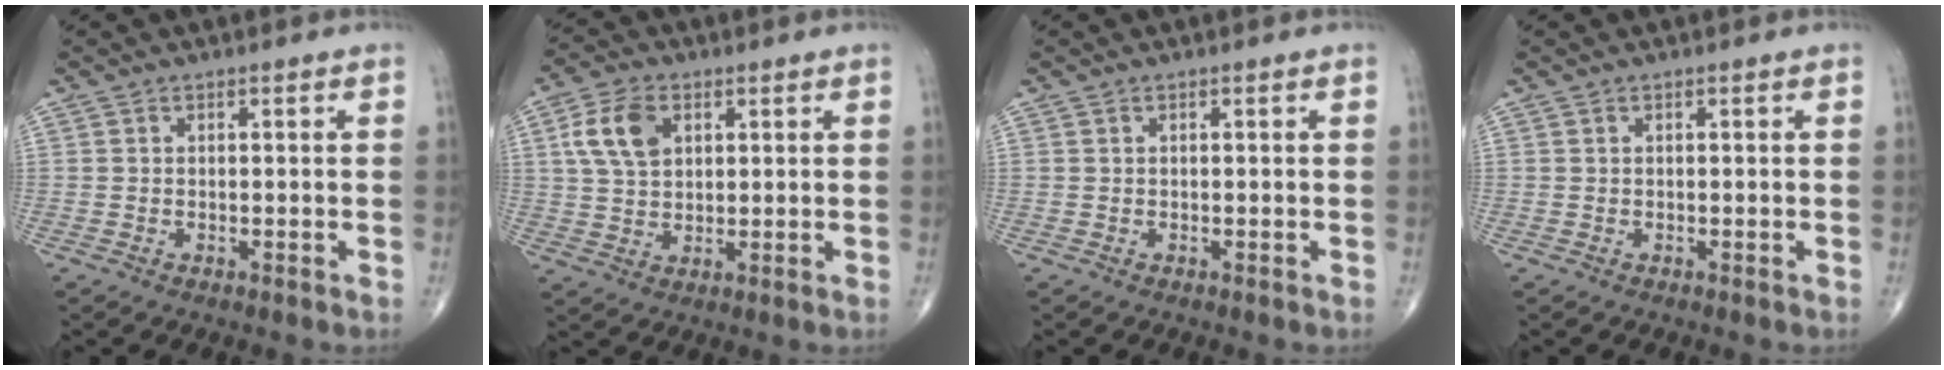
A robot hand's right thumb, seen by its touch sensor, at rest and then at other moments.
{"total": 8.6, "force": [2.8, 5.6, 5.9], "torque": [-0.107, -0.001, 0.052]}
{"total": 0.0}
{"total": 0.0}